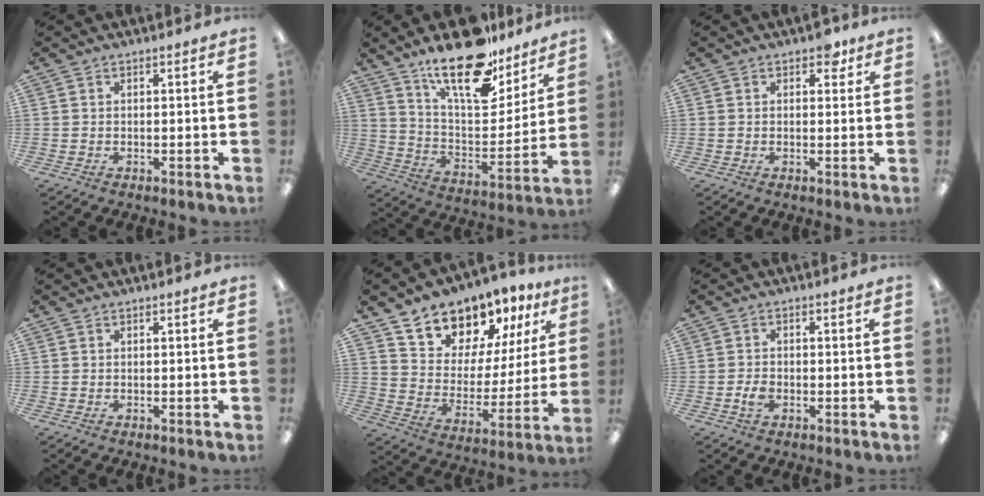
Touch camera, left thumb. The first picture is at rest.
{"total": 22.3, "force": [16.5, 8.5, 12.4], "torque": [-0.198, -0.104, 0.282]}
{"total": 3.3, "force": [1.9, 2.0, 1.8], "torque": [-0.007, -0.007, 0.028]}
{"total": 0.0}
{"total": 13.0, "force": [11.6, 5.7, 1.0], "torque": [-0.048, -0.108, 0.220]}
{"total": 2.6, "force": [-1.0, 1.7, 1.7], "torque": [-0.036, 0.002, -0.018]}